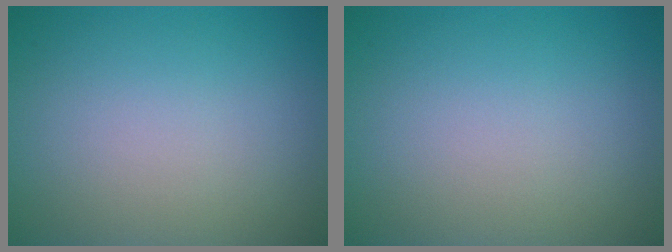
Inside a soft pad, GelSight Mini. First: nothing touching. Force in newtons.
{"total": 0.0}